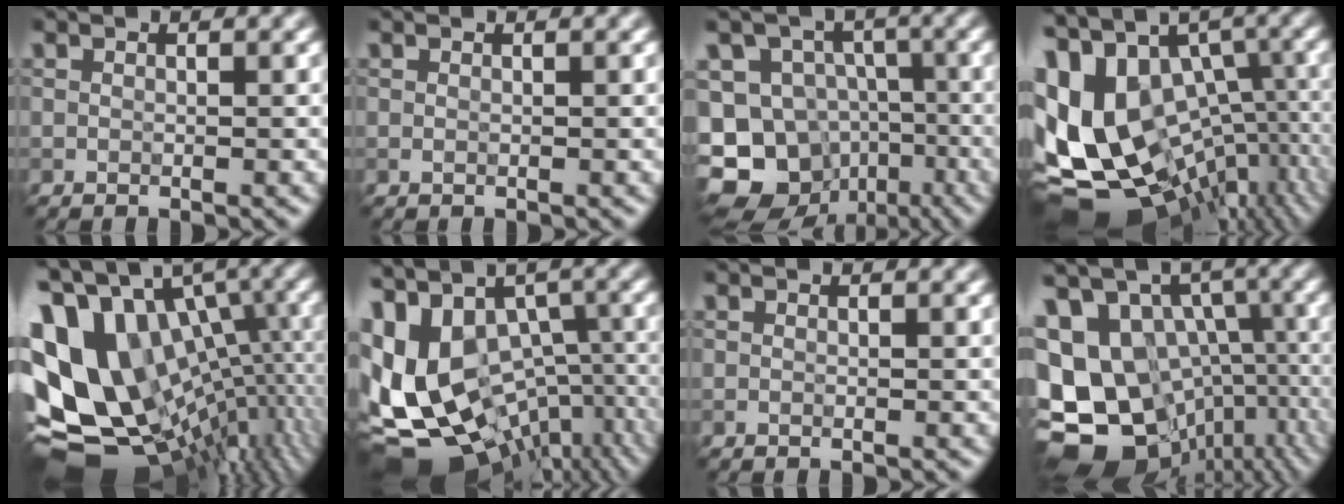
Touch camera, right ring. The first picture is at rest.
{"total": 0.0}
{"total": 13.8, "force": [-7.9, 10.5, 3.9], "torque": [-0.091, -0.022, -0.110]}
{"total": 15.1, "force": [-2.6, 10.7, 10.4], "torque": [-0.195, 0.006, -0.002]}
{"total": 16.7, "force": [-1.1, 11.7, 11.9], "torque": [-0.199, -0.002, 0.028]}
{"total": 15.4, "force": [-4.6, 10.1, 10.6], "torque": [-0.206, 0.001, -0.020]}
{"total": 0.0}
{"total": 16.4, "force": [-3.9, 13.0, 9.2], "torque": [-0.191, -0.014, -0.016]}